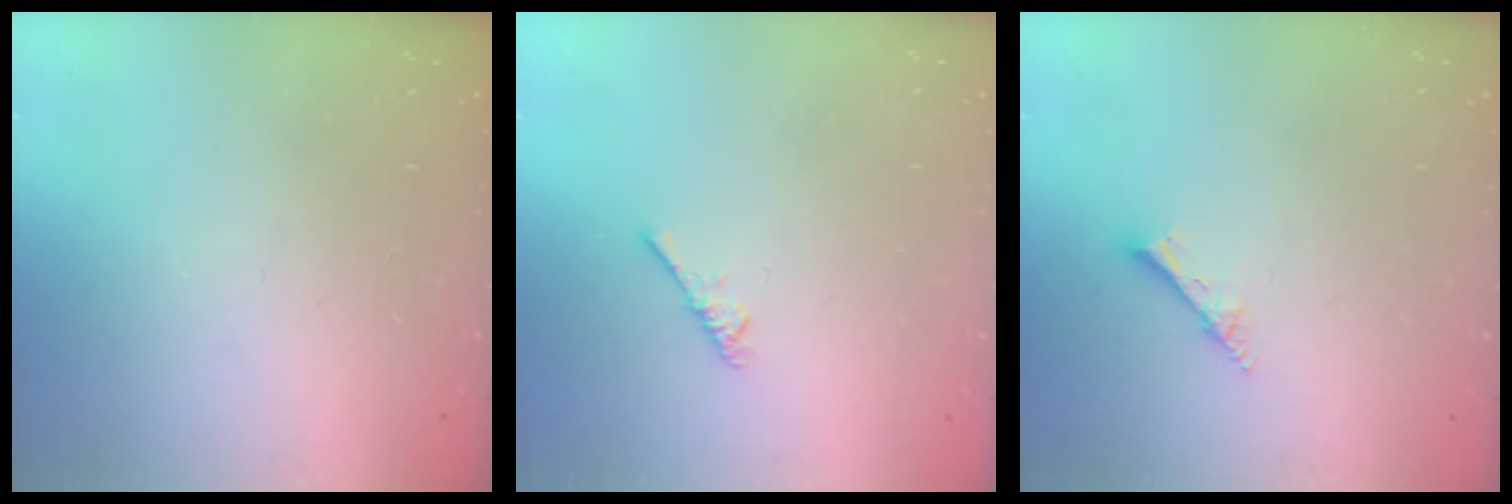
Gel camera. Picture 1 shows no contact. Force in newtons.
{"total": 2.6, "press": 2.5, "slide": 0.5}
{"total": 2.5, "press": 2.5, "slide": 0.2}